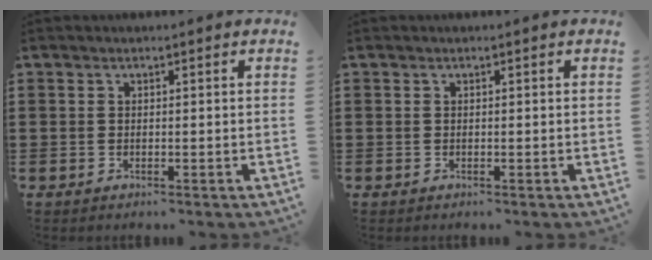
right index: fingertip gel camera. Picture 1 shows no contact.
{"total": 0.0}